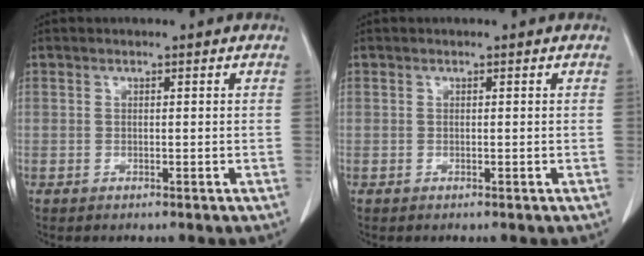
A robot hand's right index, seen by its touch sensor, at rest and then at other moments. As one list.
[{"total": 0.0}]